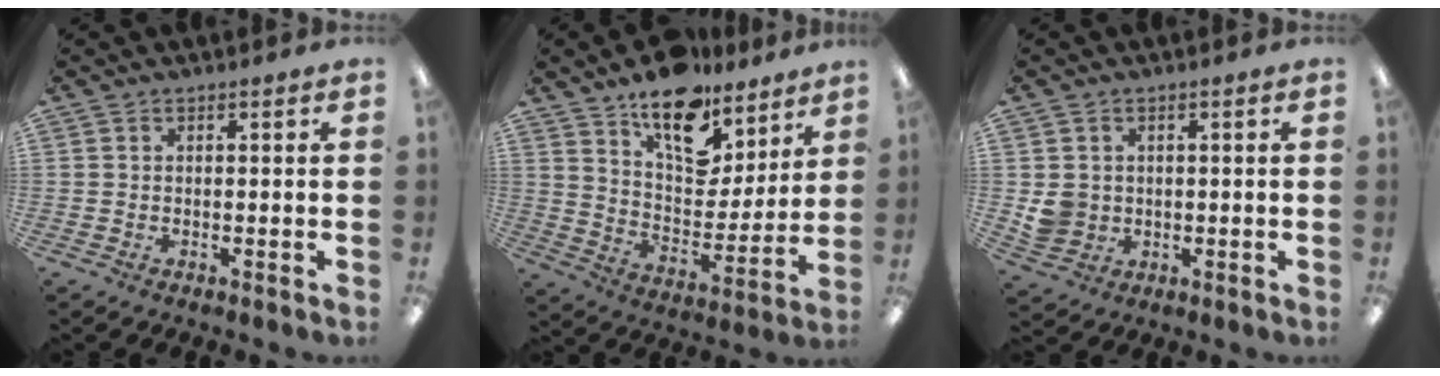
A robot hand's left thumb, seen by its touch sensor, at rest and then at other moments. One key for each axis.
{"total": 15.2, "fx": 11.6, "fy": 7.5, "fz": 6.5, "tx": -0.108, "ty": -0.081, "tz": 0.211}
{"total": 4.5, "fx": 0.8, "fy": 4.3, "fz": 1.1, "tx": -0.012, "ty": 0.004, "tz": 0.017}